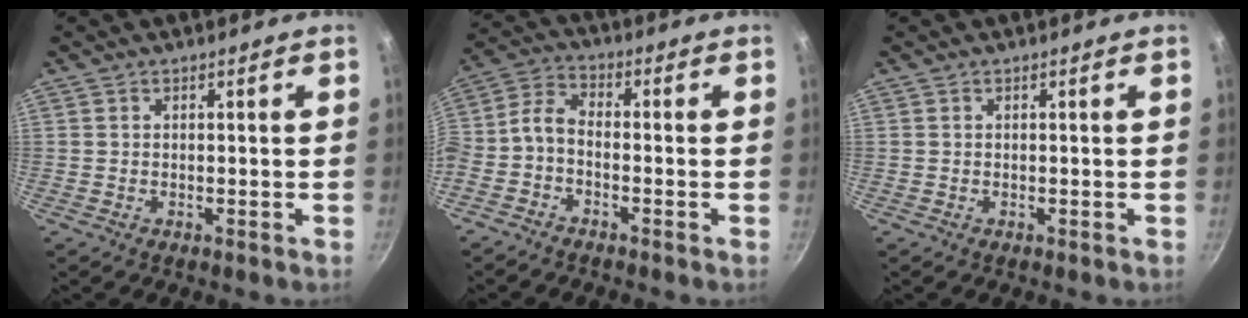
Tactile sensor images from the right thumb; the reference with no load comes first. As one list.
[{"total": 5.8, "force": [-2.2, 3.1, 4.4], "torque": [-0.112, 0.039, -0.060]}, {"total": 0.0}]